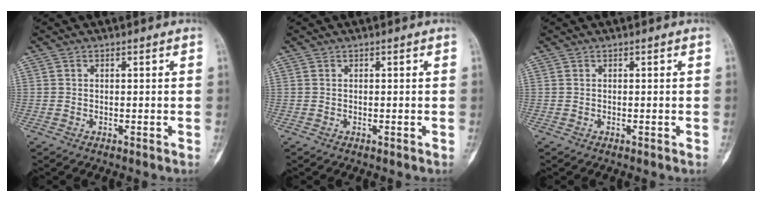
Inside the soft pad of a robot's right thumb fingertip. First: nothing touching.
{"total": 0.0}
{"total": 0.0}